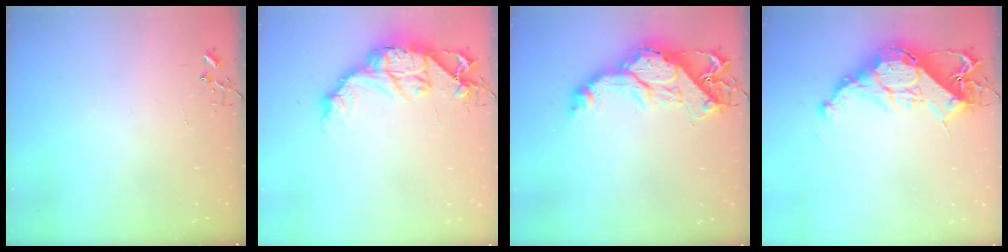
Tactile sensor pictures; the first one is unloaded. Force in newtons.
{"total": 15.1, "press": 15.0, "slide": 1.3}
{"total": 17.2, "press": 17.2, "slide": 1.0}
{"total": 19.1, "press": 19.0, "slide": 1.5}